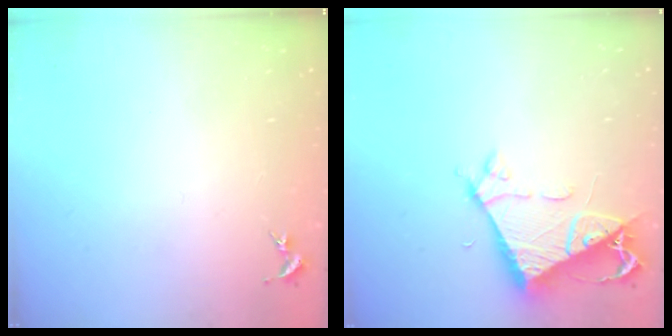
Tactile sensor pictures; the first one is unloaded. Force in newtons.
{"total": 7.9, "press": 7.9, "slide": 0.6}